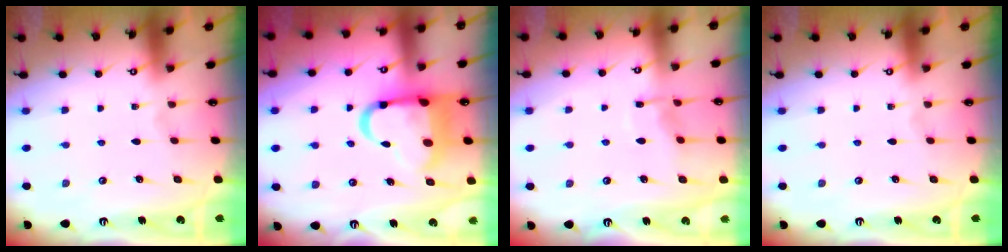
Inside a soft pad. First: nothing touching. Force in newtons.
{"total": 14.4, "press": 14.3, "slide": 1.7}
{"total": 6.1, "press": 6.1, "slide": 0.5}
{"total": 0.0}